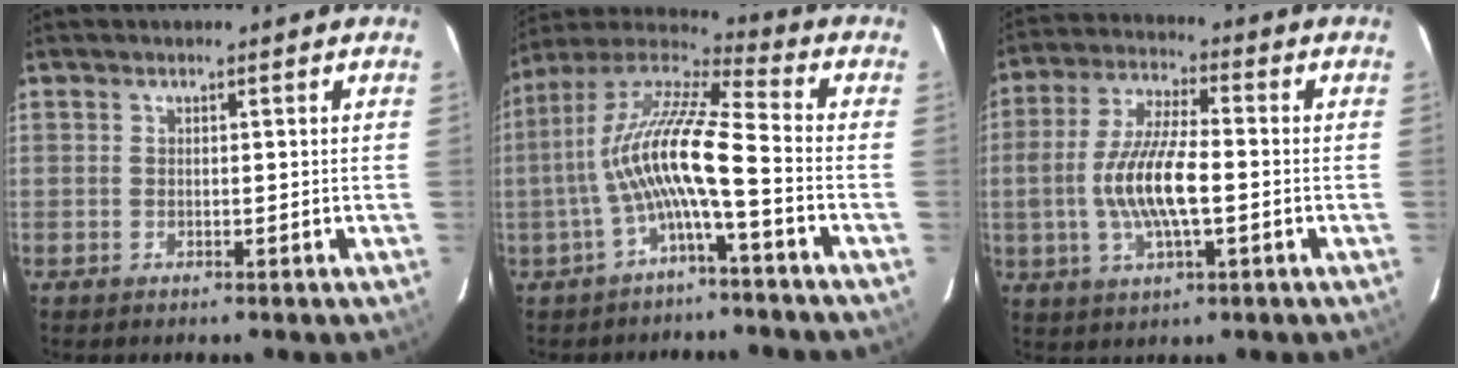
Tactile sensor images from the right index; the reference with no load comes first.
{"total": 12.8, "force": [-3.2, 1.1, 12.4], "torque": [-0.244, 0.014, -0.065]}
{"total": 12.1, "force": [-1.9, 3.6, 11.4], "torque": [-0.232, 0.001, -0.037]}